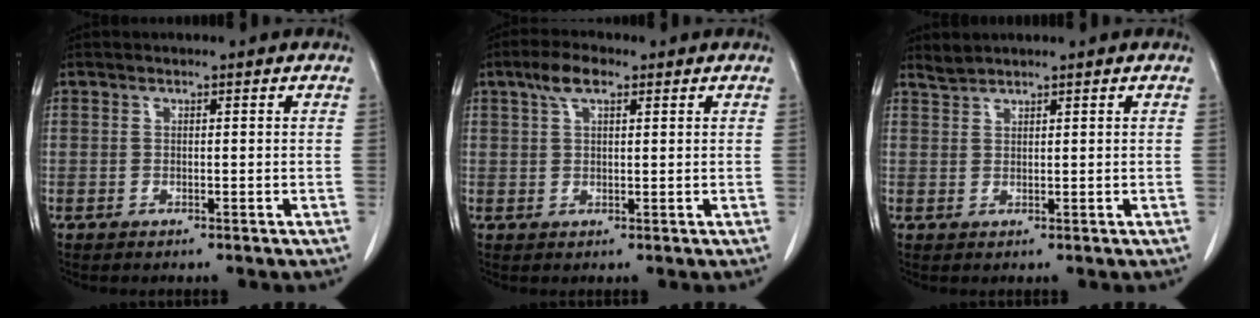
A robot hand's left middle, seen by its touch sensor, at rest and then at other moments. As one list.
[{"total": 4.0, "force": [2.3, 1.5, 2.9], "torque": [-0.061, 0.014, 0.044]}, {"total": 1.5, "force": [1.4, -0.1, -0.1], "torque": [-0.002, 0.005, 0.034]}]